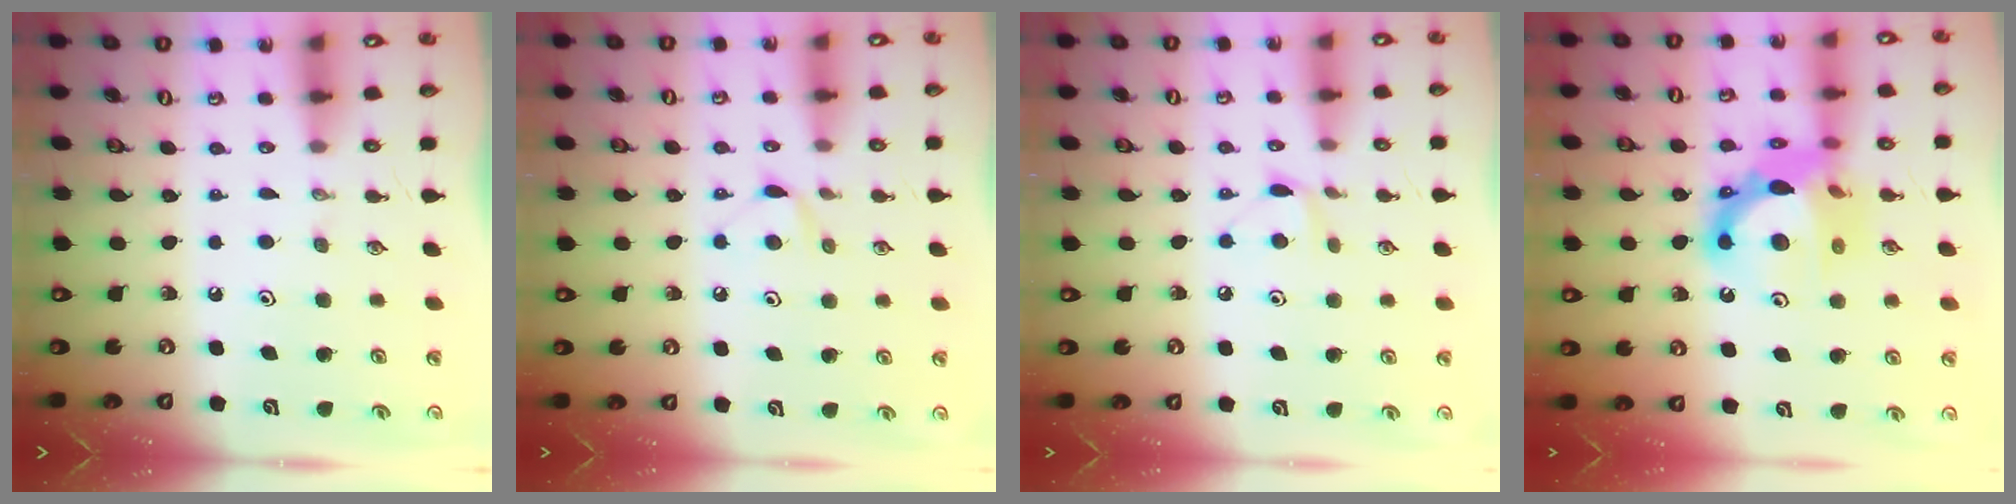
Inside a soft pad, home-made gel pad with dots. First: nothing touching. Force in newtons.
{"total": 6.5, "press": 6.4, "slide": 0.7}
{"total": 6.4, "press": 6.4, "slide": 0.7}
{"total": 13.9, "press": 13.7, "slide": 1.9}